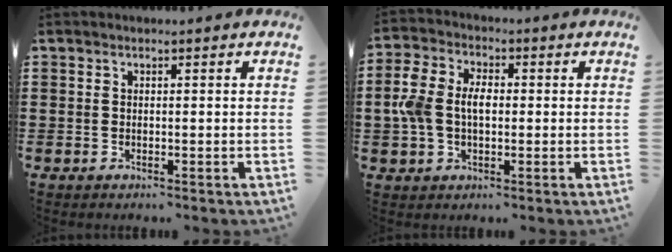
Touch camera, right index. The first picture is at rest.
{"total": 6.0, "force": [-0.3, 4.0, 4.5], "torque": [-0.119, 0.004, -0.016]}